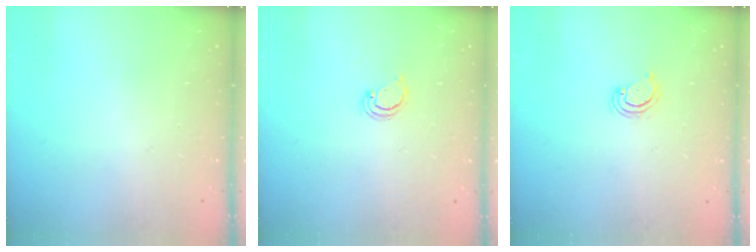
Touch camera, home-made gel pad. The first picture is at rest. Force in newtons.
{"total": 2.4, "press": 2.4, "slide": 0.2}
{"total": 2.9, "press": 2.8, "slide": 0.4}